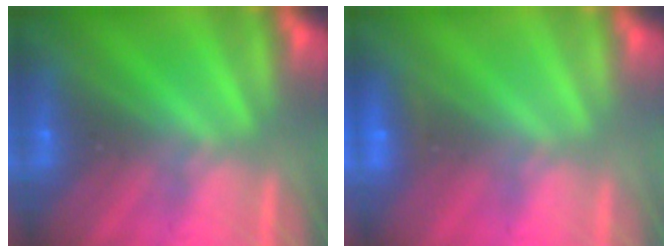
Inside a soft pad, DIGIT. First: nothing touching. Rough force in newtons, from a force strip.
{"total": 1.9}